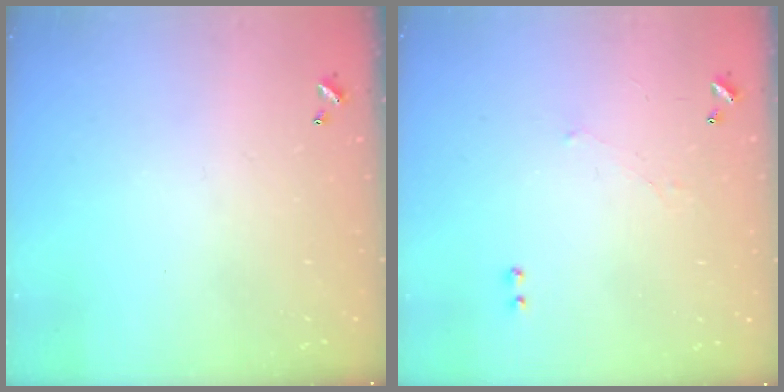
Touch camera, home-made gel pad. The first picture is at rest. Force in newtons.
{"total": 0.7, "press": 0.2, "slide": 0.7}